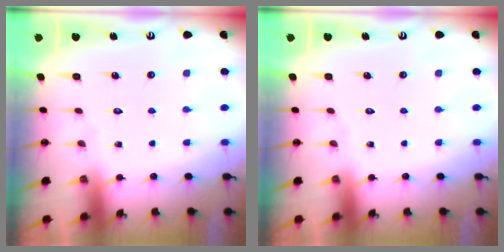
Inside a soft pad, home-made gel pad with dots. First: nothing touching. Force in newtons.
{"total": 0.0}